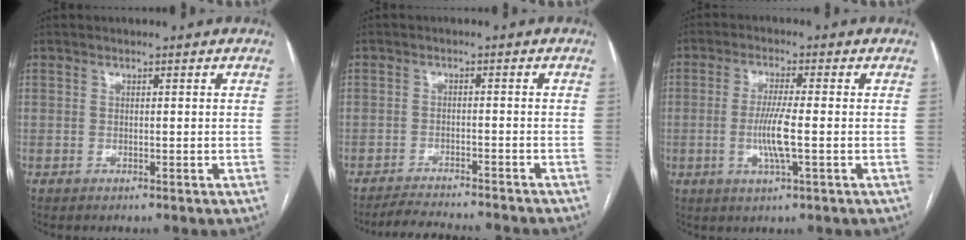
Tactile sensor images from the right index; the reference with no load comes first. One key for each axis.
{"total": 8.8, "fx": -8.4, "fy": 0.8, "fz": 2.5, "tx": -0.036, "ty": -0.006, "tz": -0.121}
{"total": 5.9, "fx": -1.1, "fy": -0.1, "fz": 5.8, "tx": -0.119, "ty": -0.008, "tz": -0.021}